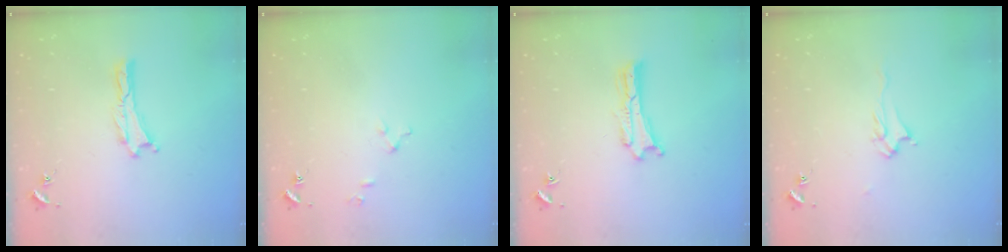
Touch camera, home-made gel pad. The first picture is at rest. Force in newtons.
{"total": 2.6, "press": 2.6, "slide": 0.3}
{"total": 0.9, "press": 0.9, "slide": 0.2}
{"total": 2.5, "press": 2.4, "slide": 0.4}